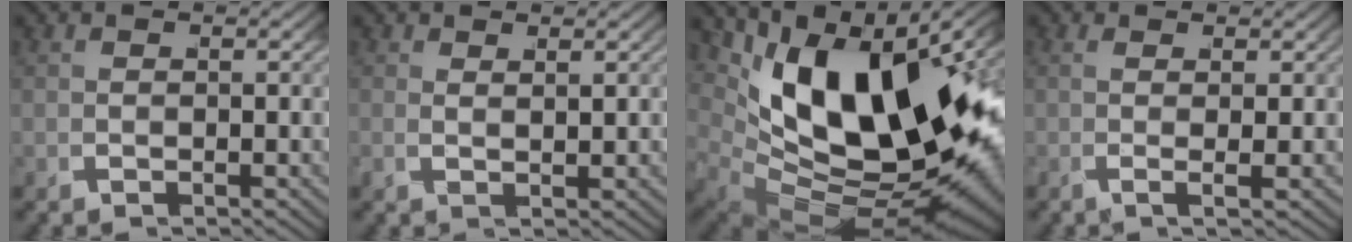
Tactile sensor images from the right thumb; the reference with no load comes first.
{"total": 1.0, "force": [0.8, -0.6, 0.1], "torque": [0.003, 0.011, 0.014]}
{"total": 25.6, "force": [-0.4, 14.6, 21.0], "torque": [-0.341, -0.039, 0.026]}
{"total": 1.5, "force": [0.4, -1.0, 1.1], "torque": [-0.023, 0.010, 0.003]}